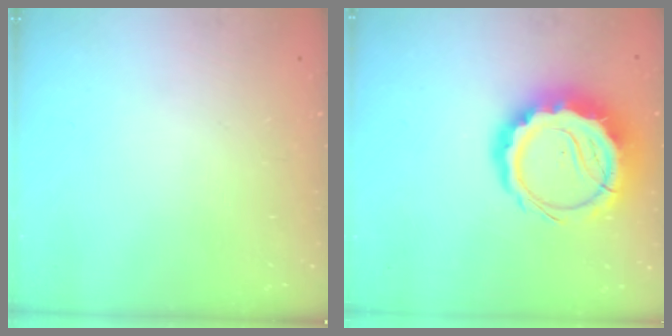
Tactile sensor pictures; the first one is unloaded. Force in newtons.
{"total": 12.6, "press": 12.3, "slide": 3.0}